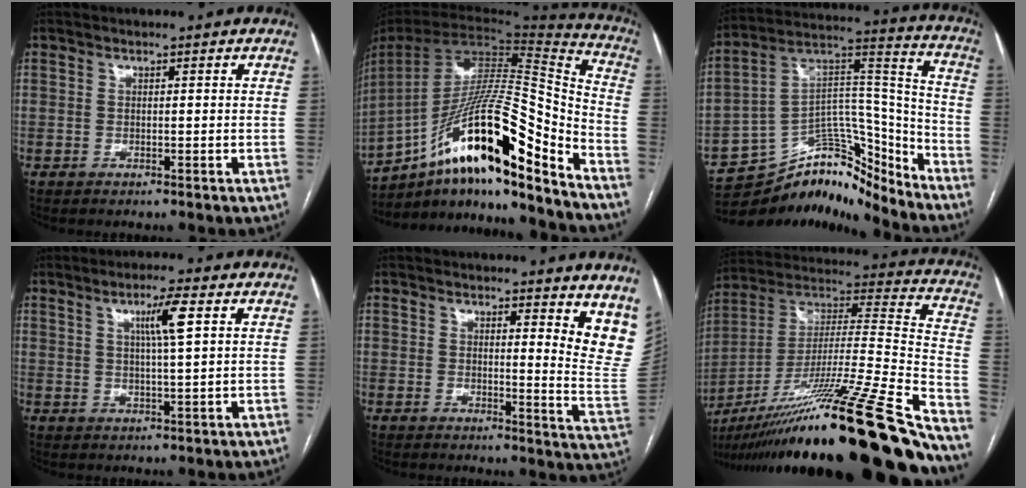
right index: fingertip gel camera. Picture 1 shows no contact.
{"total": 26.3, "force": [-15.7, 3.6, 20.8], "torque": [-0.365, 0.003, -0.270]}
{"total": 15.3, "force": [-14.1, 4.7, 3.4], "torque": [-0.043, 0.088, -0.237]}
{"total": 5.4, "force": [2.1, 0.0, 5.0], "torque": [-0.086, -0.001, 0.034]}
{"total": 10.2, "force": [8.0, 1.9, 6.0], "torque": [-0.047, -0.047, 0.070]}
{"total": 37.6, "force": [-26.4, 1.3, 26.8], "torque": [-0.373, -0.041, -0.425]}